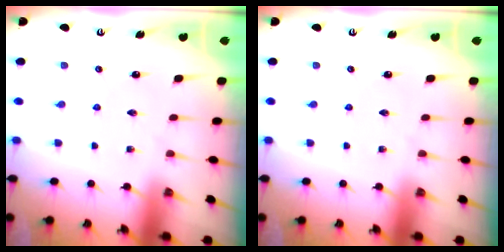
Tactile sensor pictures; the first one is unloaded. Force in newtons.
{"total": 0.0}